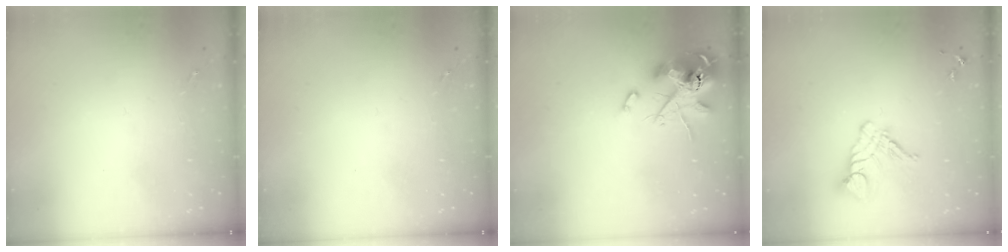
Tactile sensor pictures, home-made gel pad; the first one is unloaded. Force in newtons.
{"total": 0.0}
{"total": 14.2, "press": 14.0, "slide": 2.0}
{"total": 10.7, "press": 10.6, "slide": 1.1}